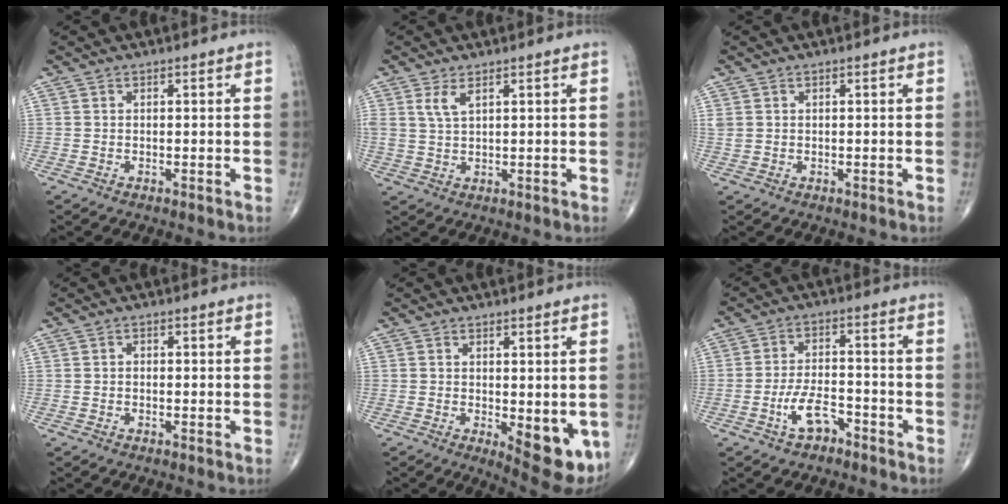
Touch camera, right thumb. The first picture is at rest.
{"total": 3.0, "force": [1.6, 1.1, 2.3], "torque": [-0.051, -0.004, 0.041]}
{"total": 1.2, "force": [0.4, 1.0, 0.6], "torque": [-0.014, 0.006, 0.013]}
{"total": 0.7, "force": [-0.1, 0.5, 0.5], "torque": [-0.006, 0.002, -0.003]}
{"total": 9.7, "force": [-1.9, 4.0, 8.7], "torque": [-0.096, -0.022, -0.014]}
{"total": 6.2, "force": [-3.6, 3.0, 4.0], "torque": [-0.070, 0.029, -0.065]}